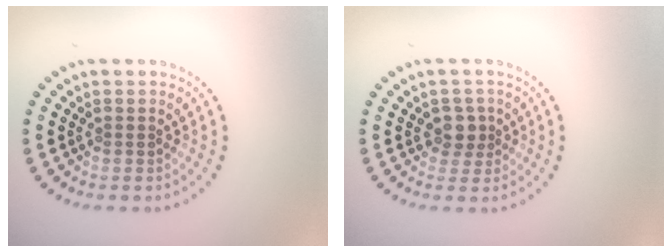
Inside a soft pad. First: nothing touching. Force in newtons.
{"total": 1.9, "press": 1.6, "slide": 0.9}